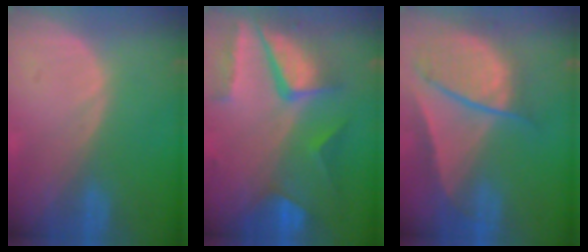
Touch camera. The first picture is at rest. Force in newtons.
{"total": 10.6, "press": 8.8, "slide": 5.9}
{"total": 9.5, "press": 8.2, "slide": 4.8}